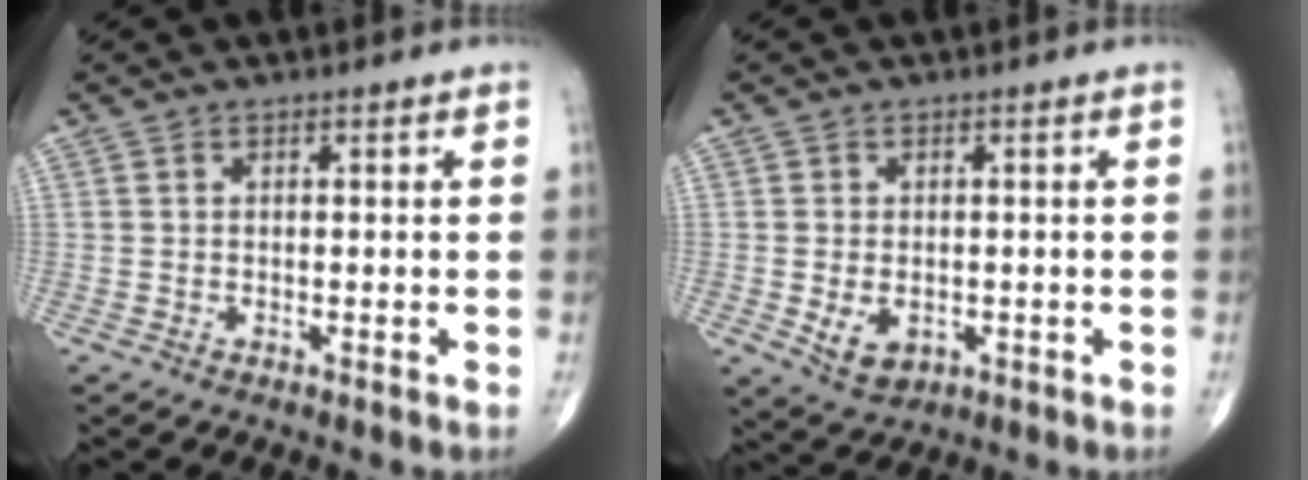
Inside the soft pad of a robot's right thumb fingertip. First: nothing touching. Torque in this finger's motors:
{"motor_torque": [-0.16, -0.05, -0.36, -0.14, 0.14]}